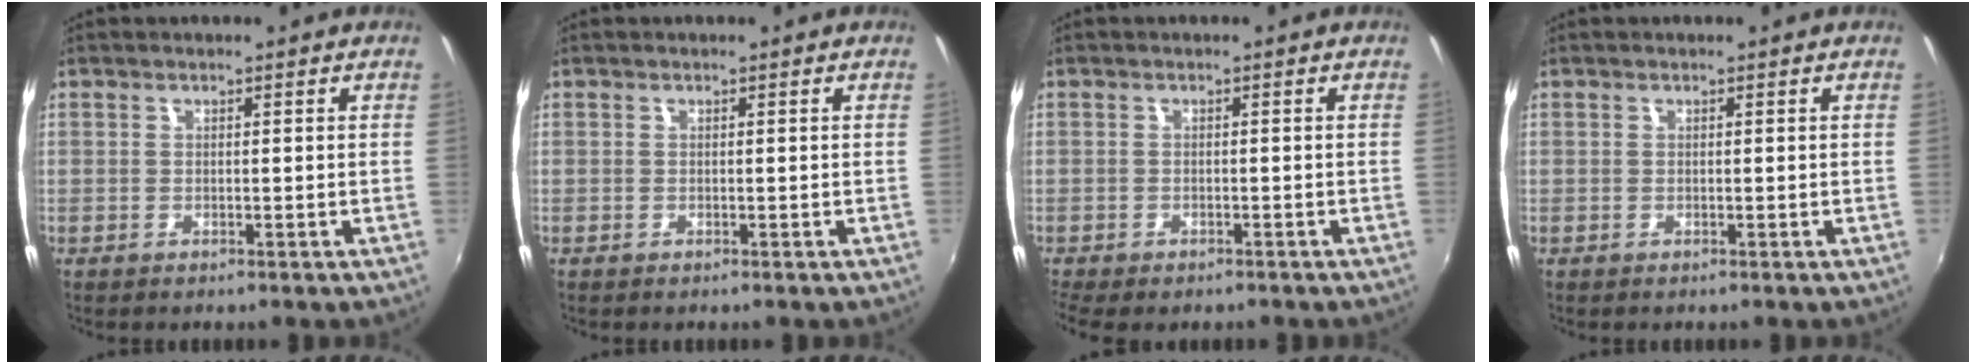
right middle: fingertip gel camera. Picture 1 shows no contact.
{"total": 0.0}
{"total": 4.4, "force": [-3.3, 1.7, 2.4], "torque": [-0.060, -0.029, -0.052]}
{"total": 0.0}